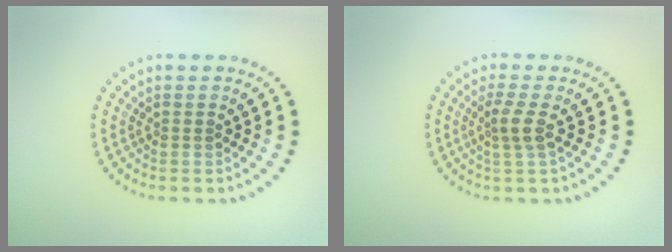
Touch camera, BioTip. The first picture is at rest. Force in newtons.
{"total": 2.1, "press": 1.6, "slide": 1.4}